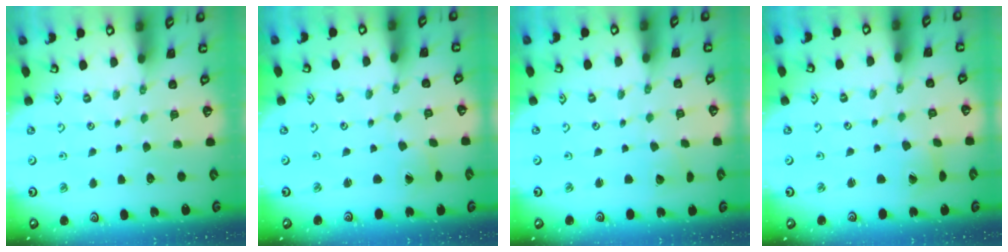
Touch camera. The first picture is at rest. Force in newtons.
{"total": 0.8, "press": 0.8, "slide": 0.0}
{"total": 2.1, "press": 2.1, "slide": 0.2}
{"total": 2.2, "press": 2.2, "slide": 0.3}